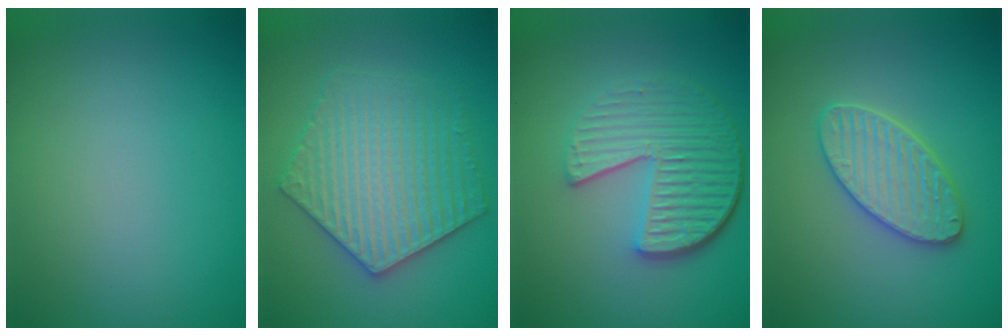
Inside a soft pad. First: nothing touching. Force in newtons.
{"total": 6.2, "press": 6.1, "slide": 1.0}
{"total": 6.3, "press": 4.4, "slide": 4.5}
{"total": 3.8, "press": 3.8, "slide": 0.3}